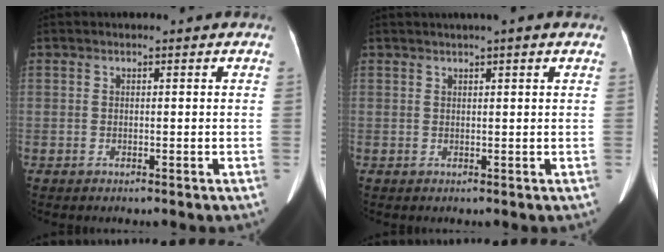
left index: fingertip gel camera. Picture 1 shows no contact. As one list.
[{"total": 2.9, "force": [2.1, -0.1, 2.0], "torque": [-0.027, 0.025, 0.031]}]